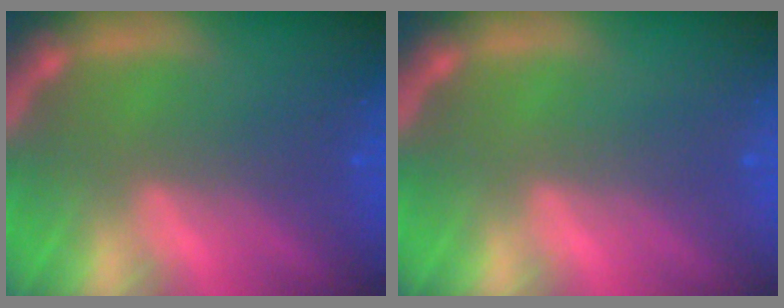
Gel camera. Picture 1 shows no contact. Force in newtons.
{"total": 0.0}